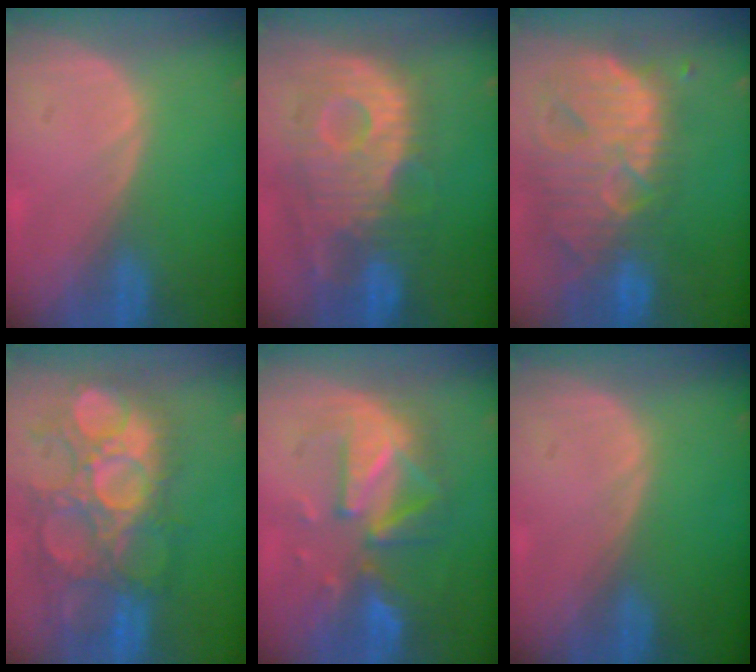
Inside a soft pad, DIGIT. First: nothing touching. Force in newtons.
{"total": 11.8, "press": 10.7, "slide": 5.1}
{"total": 13.9, "press": 11.7, "slide": 7.5}
{"total": 13.1, "press": 12.1, "slide": 5.0}
{"total": 9.4, "press": 9.0, "slide": 2.5}
{"total": 0.0}